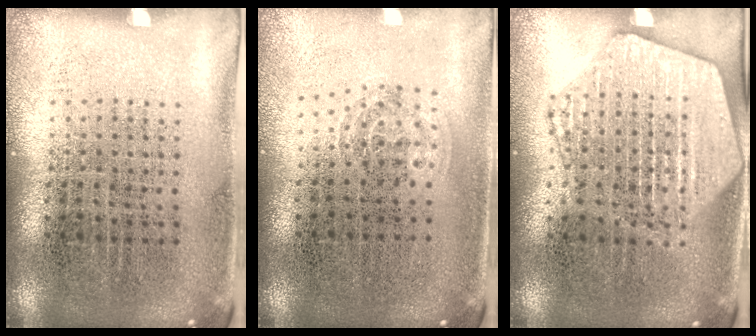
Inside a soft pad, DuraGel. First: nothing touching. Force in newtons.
{"total": 1.0, "press": 0.6, "slide": 0.8}
{"total": 2.2, "press": 2.2, "slide": 0.3}